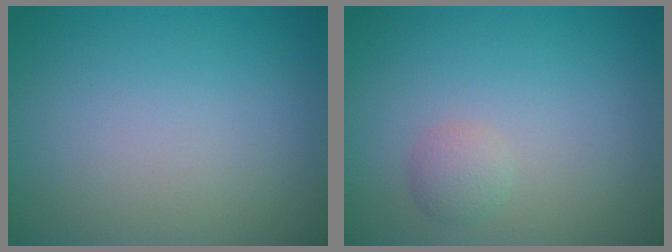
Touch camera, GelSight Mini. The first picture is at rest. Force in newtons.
{"total": 1.3, "press": 1.3, "slide": 0.2}